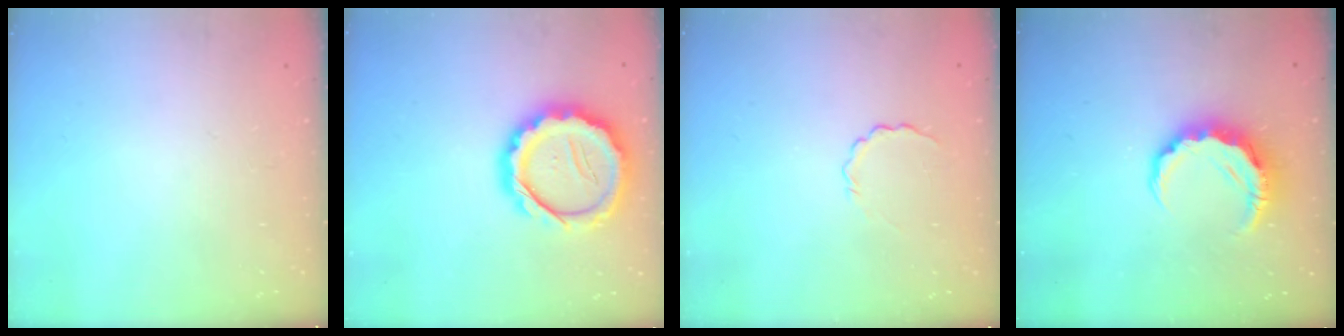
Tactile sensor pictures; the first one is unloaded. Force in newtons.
{"total": 16.2, "press": 16.0, "slide": 2.6}
{"total": 3.0, "press": 2.8, "slide": 0.9}
{"total": 7.9, "press": 7.8, "slide": 1.6}